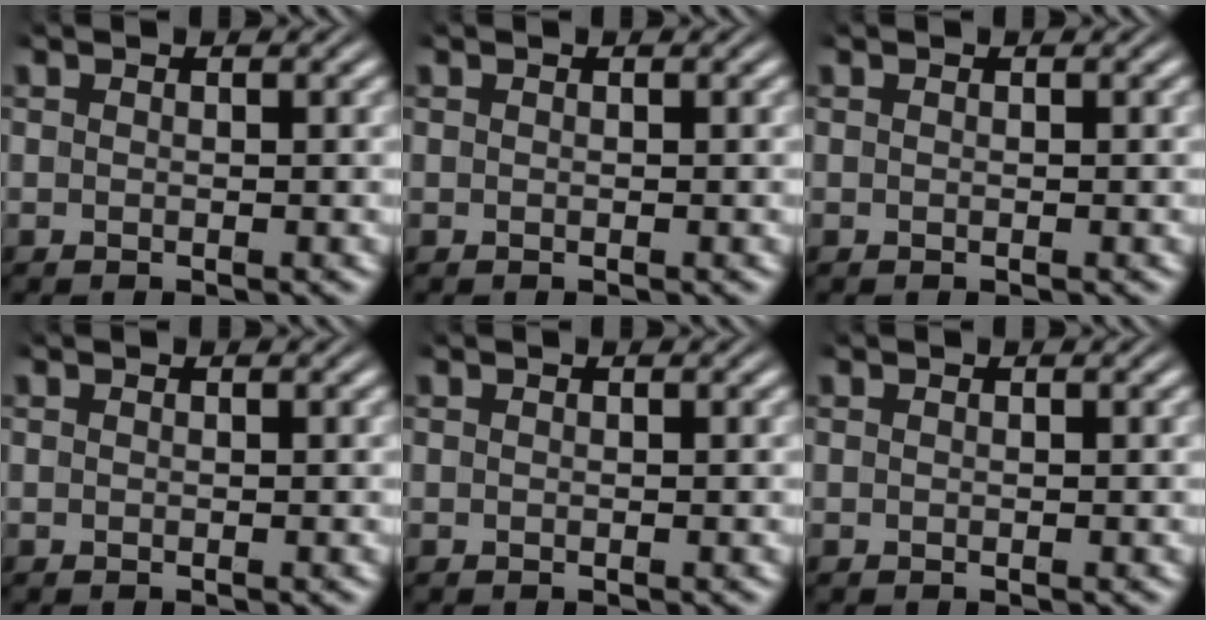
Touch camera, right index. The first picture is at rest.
{"total": 0.0}
{"total": 0.0}
{"total": 0.0}
{"total": 0.0}
{"total": 0.0}